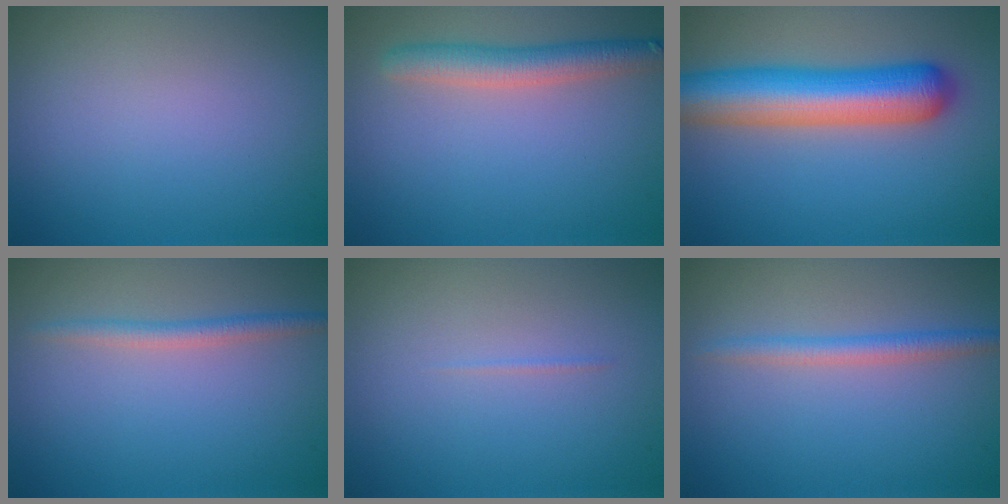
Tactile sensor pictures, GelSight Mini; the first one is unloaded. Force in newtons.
{"total": 3.8, "press": 3.8, "slide": 0.3}
{"total": 8.7, "press": 8.7, "slide": 0.2}
{"total": 1.8, "press": 1.8, "slide": 0.1}
{"total": 0.7, "press": 0.7, "slide": 0.2}
{"total": 2.2, "press": 2.2, "slide": 0.0}